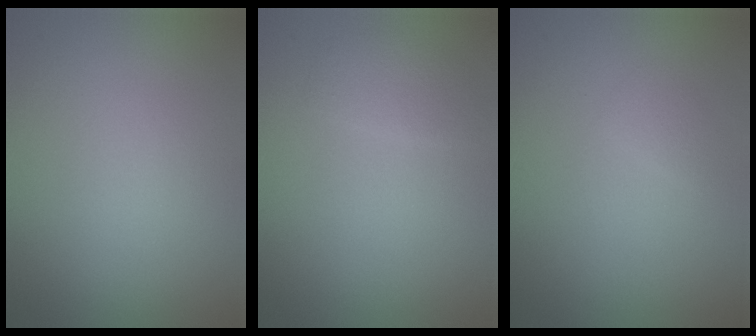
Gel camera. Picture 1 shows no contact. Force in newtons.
{"total": 1.5, "press": 1.5, "slide": 0.0}
{"total": 0.7, "press": 0.7, "slide": 0.0}